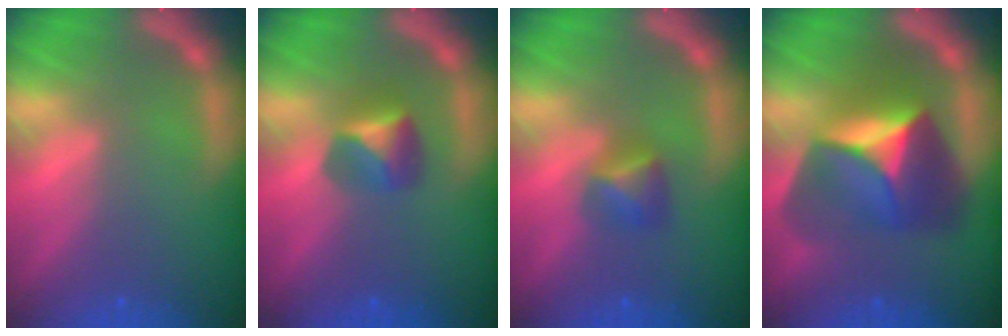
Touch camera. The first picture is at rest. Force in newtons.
{"total": 2.9}
{"total": 2.4}
{"total": 9.0}